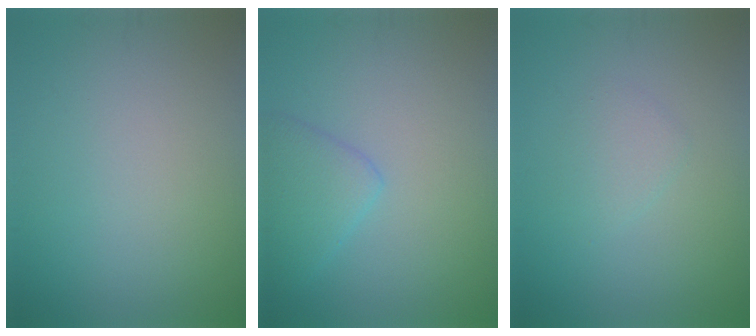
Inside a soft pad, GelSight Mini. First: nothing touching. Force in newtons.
{"total": 2.8, "press": 2.8, "slide": 0.1}
{"total": 1.4, "press": 1.4, "slide": 0.1}